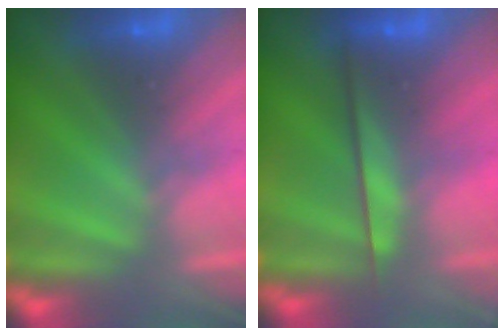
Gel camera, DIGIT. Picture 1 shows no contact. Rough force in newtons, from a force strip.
{"total": 2.4}